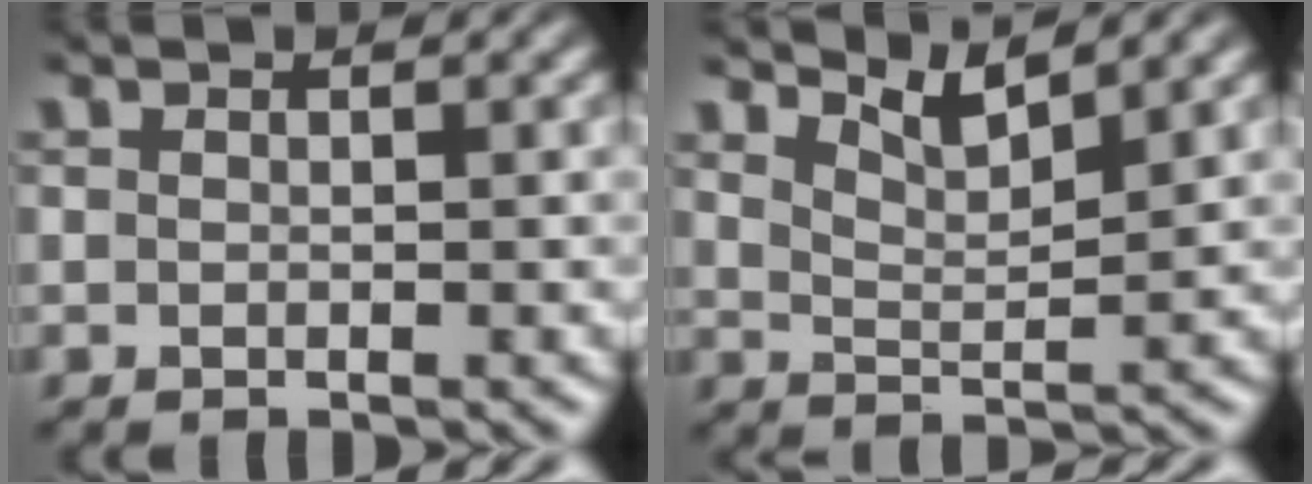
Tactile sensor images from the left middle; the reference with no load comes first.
{"total": 3.3, "force": [2.9, 0.5, 1.4], "torque": [-0.026, -0.004, 0.052]}